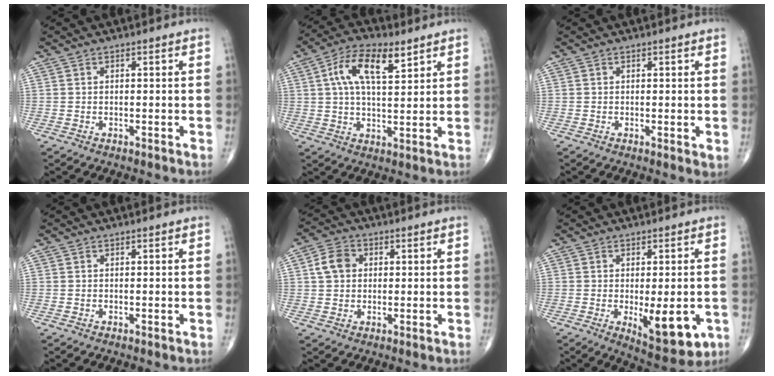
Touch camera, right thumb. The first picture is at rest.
{"total": 11.0, "force": [4.6, 4.7, 8.9], "torque": [-0.154, -0.002, 0.080]}
{"total": 1.3, "force": [0.2, 0.4, 1.3], "torque": [-0.022, -0.008, 0.001]}
{"total": 0.0}
{"total": 5.2, "force": [1.0, 4.2, 3.0], "torque": [-0.048, 0.008, 0.013]}
{"total": 11.0, "force": [-2.8, 4.1, 9.8], "torque": [-0.120, -0.018, -0.028]}